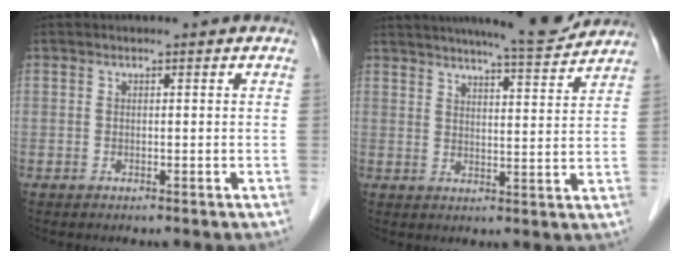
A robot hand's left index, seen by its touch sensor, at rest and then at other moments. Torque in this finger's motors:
{"motor_torque": [0.37, -0.88, 0.20, 0.09]}